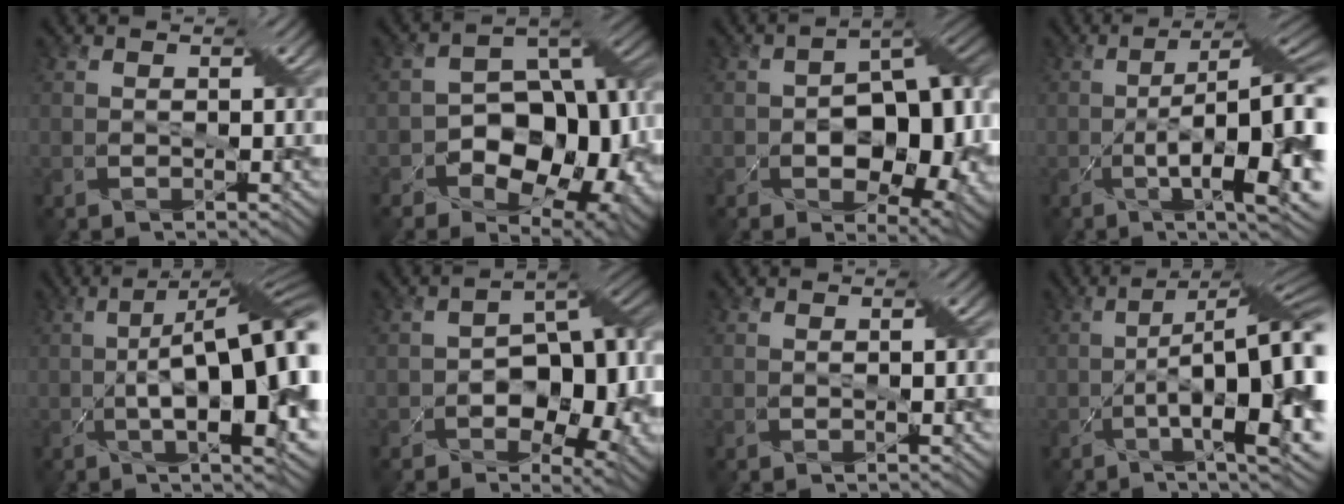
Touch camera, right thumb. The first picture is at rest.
{"total": 14.2, "force": [-4.1, 9.4, 9.9], "torque": [-0.133, -0.015, -0.070]}
{"total": 12.6, "force": [-2.1, 7.8, 9.8], "torque": [-0.120, -0.013, -0.024]}
{"total": 16.1, "force": [-2.5, 5.1, 15.1], "torque": [-0.222, -0.011, -0.030]}
{"total": 16.3, "force": [-1.2, 4.9, 15.5], "torque": [-0.241, 0.008, -0.018]}
{"total": 11.6, "force": [-2.8, 7.1, 8.7], "torque": [-0.106, -0.010, -0.042]}
{"total": 1.2, "force": [0.0, 0.0, 1.2], "torque": [-0.021, 0.002, 0.000]}
{"total": 16.9, "force": [-2.8, 5.3, 15.8], "torque": [-0.235, -0.010, -0.037]}